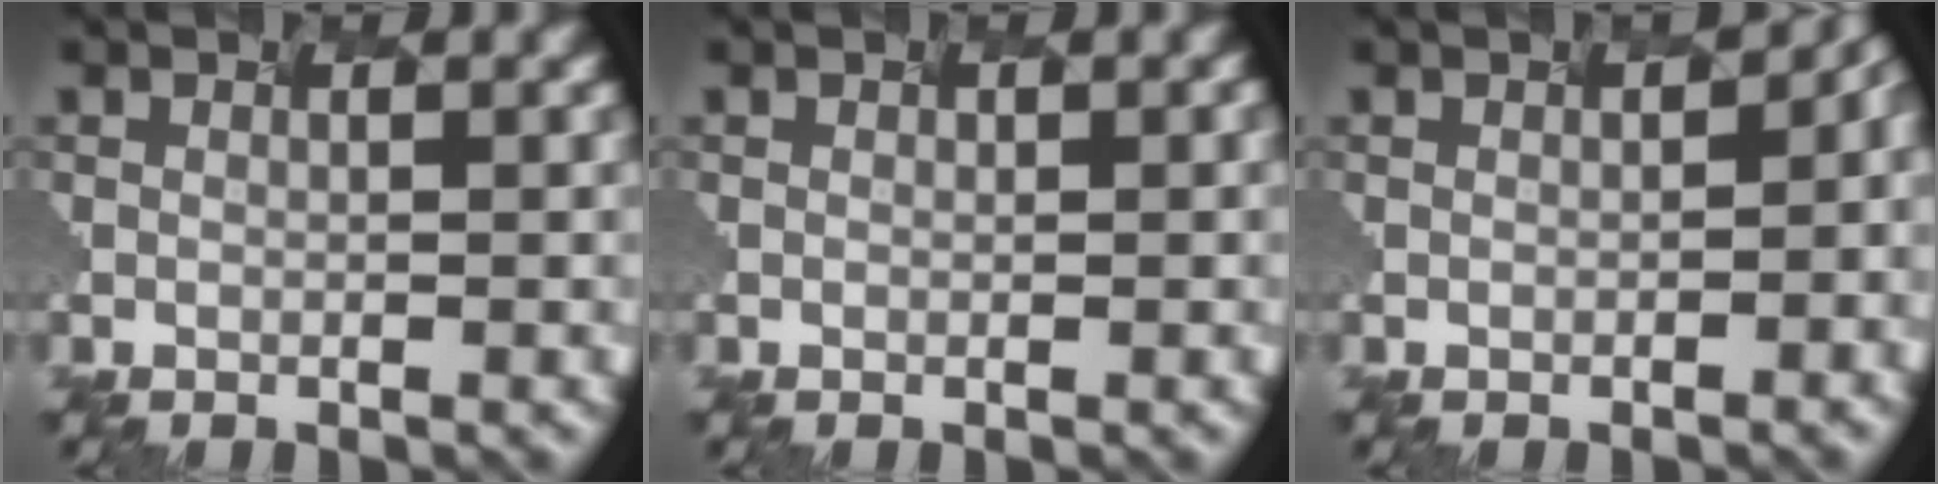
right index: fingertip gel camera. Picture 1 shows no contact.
{"total": 0.0}
{"total": 6.5, "force": [1.1, 2.9, 5.7], "torque": [-0.032, 0.037, 0.042]}